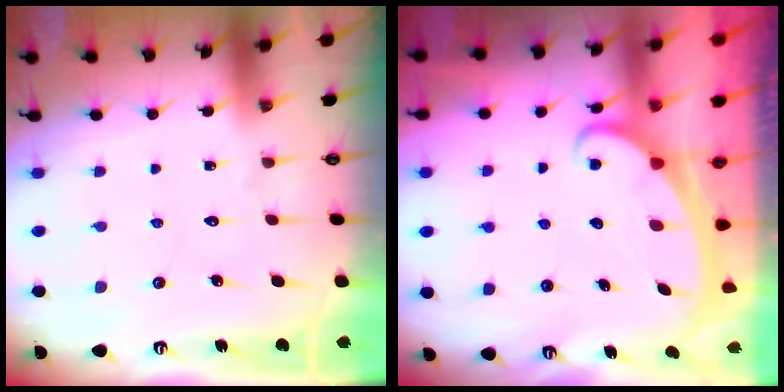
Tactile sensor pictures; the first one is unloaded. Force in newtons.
{"total": 2.4, "press": 2.3, "slide": 0.4}